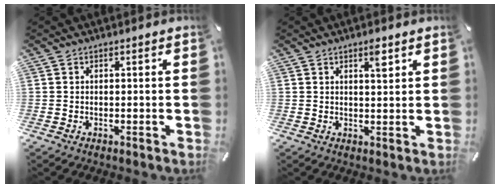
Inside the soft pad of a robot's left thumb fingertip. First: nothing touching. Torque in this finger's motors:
{"motor_torque": [0.44, 0.37, 0.18, -0.26, 0.19]}